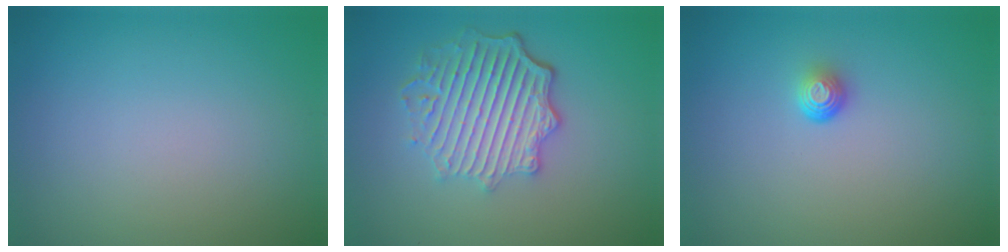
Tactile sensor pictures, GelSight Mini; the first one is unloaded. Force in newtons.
{"total": 6.0, "press": 4.6, "slide": 3.8}
{"total": 1.5, "press": 1.0, "slide": 1.1}